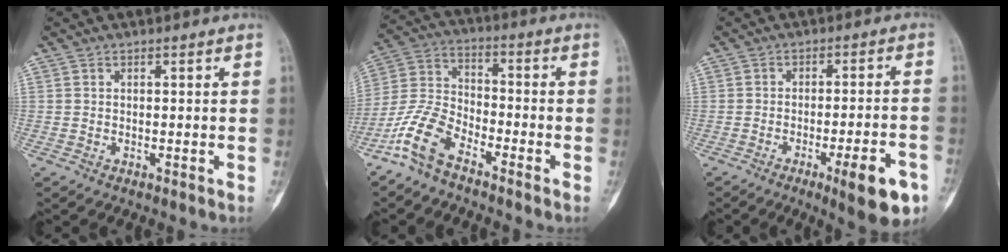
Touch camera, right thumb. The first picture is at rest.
{"total": 9.8, "force": [-6.8, 4.3, 5.5], "torque": [-0.125, 0.043, -0.148]}
{"total": 11.0, "force": [-5.4, 2.3, 9.4], "torque": [-0.120, 0.020, -0.067]}